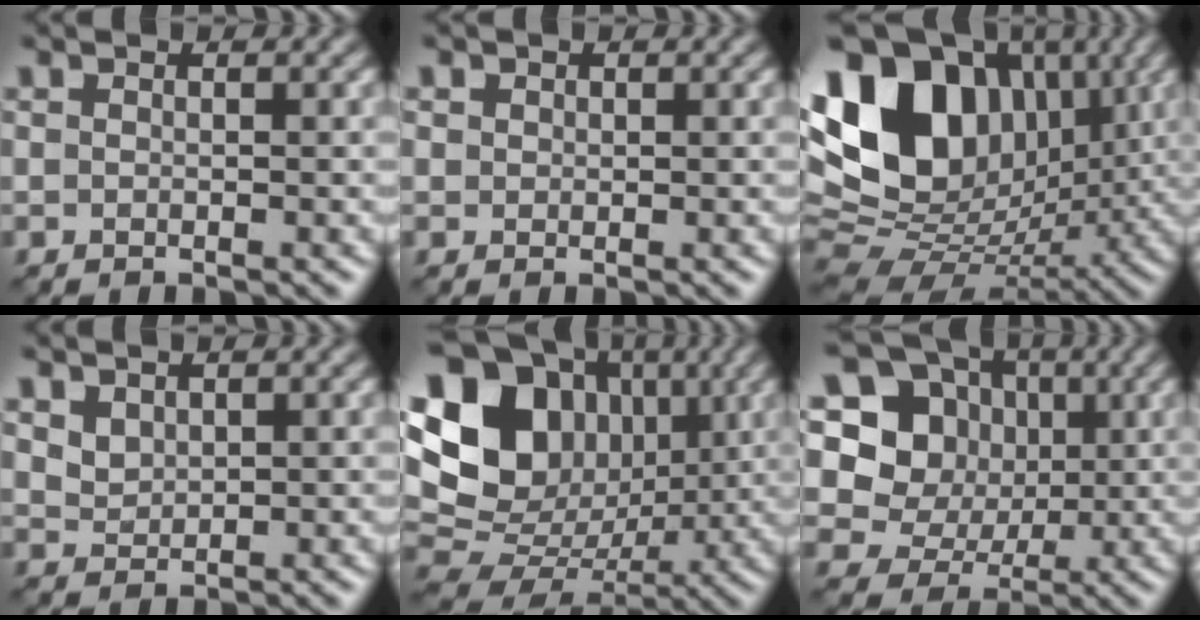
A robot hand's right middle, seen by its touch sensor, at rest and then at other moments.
{"total": 0.8, "force": [0.3, 0.7, 0.0], "torque": [-0.001, -0.006, 0.007]}
{"total": 16.4, "force": [4.4, 11.4, 11.0], "torque": [-0.216, 0.028, 0.066]}
{"total": 2.2, "force": [1.3, 1.5, 1.0], "torque": [-0.028, -0.001, 0.026]}
{"total": 20.2, "force": [5.2, 16.7, 10.1], "torque": [-0.230, 0.055, 0.084]}
{"total": 11.0, "force": [2.8, 9.7, 4.5], "torque": [-0.118, 0.029, 0.033]}